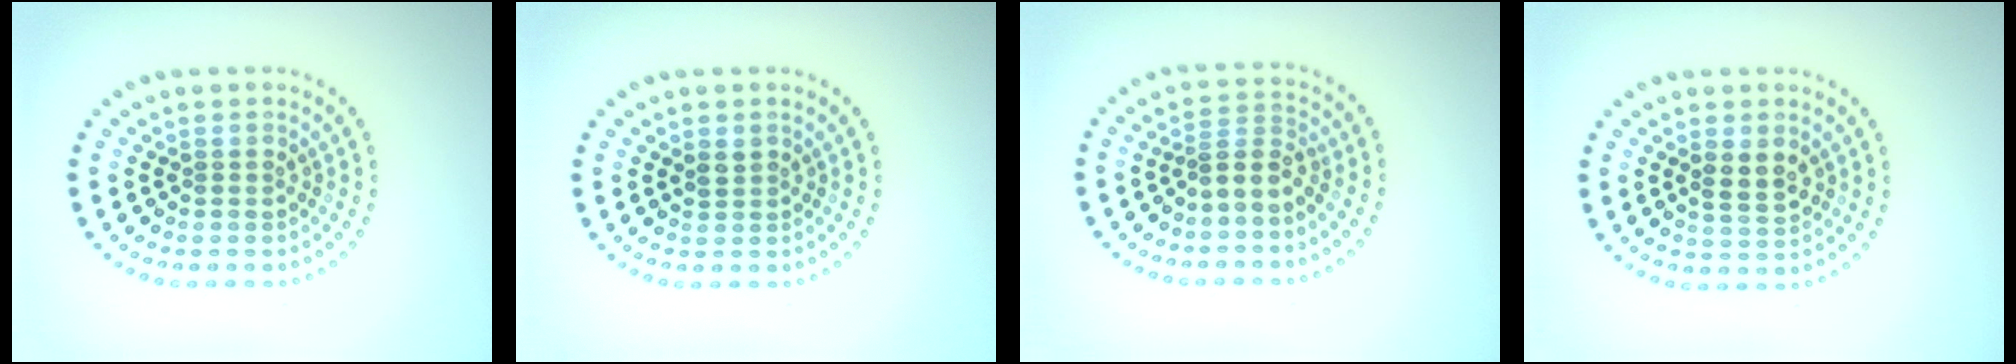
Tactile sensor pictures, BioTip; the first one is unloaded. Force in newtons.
{"total": 0.9, "press": 0.8, "slide": 0.5}
{"total": 2.3, "press": 1.7, "slide": 1.5}
{"total": 2.3, "press": 2.2, "slide": 0.3}